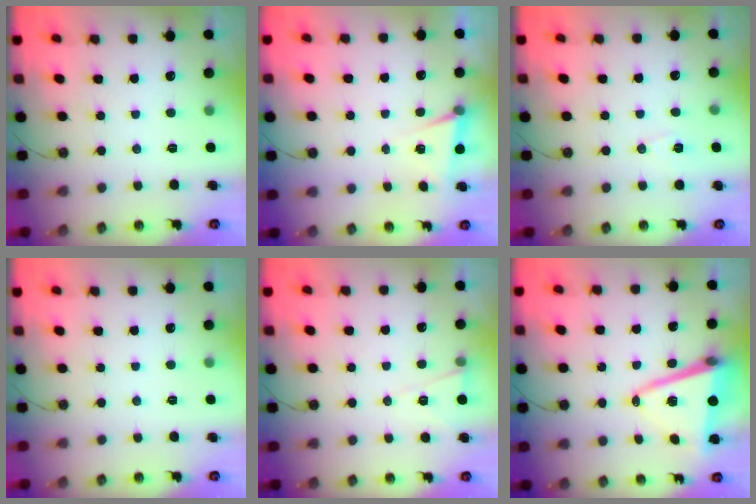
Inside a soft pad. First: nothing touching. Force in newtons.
{"total": 4.5, "press": 2.5, "slide": 3.8}
{"total": 6.7, "press": 6.1, "slide": 2.9}
{"total": 0.0}
{"total": 6.0, "press": 4.0, "slide": 4.4}
{"total": 12.3, "press": 11.9, "slide": 3.0}